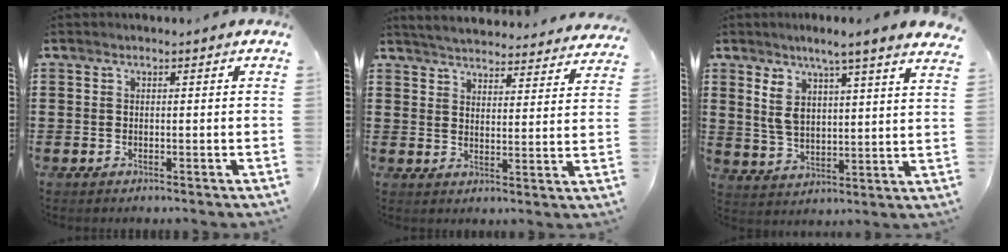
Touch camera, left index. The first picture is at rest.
{"total": 4.5, "force": [4.5, -0.2, 0.3], "torque": [-0.027, -0.029, 0.078]}
{"total": 6.4, "force": [4.3, 1.1, 4.6], "torque": [-0.104, -0.017, 0.072]}